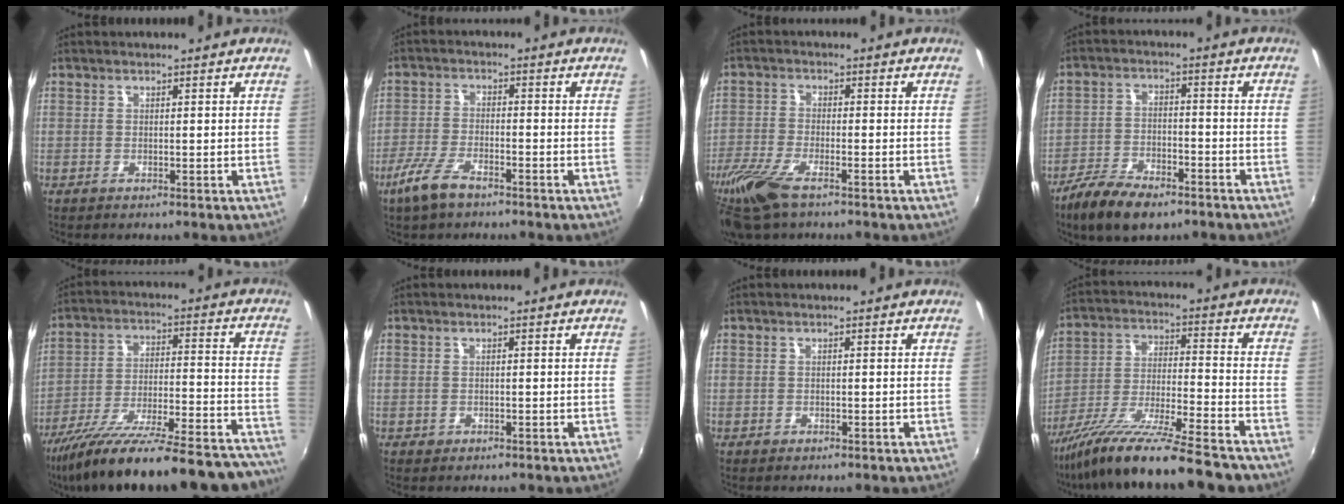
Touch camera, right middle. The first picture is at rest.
{"total": 6.8, "force": [-4.8, 2.1, 4.3], "torque": [-0.106, -0.008, -0.094]}
{"total": 10.7, "force": [-7.4, 3.2, 7.1], "torque": [-0.175, -0.032, -0.147]}
{"total": 11.7, "force": [-8.4, 4.3, 6.8], "torque": [-0.156, -0.020, -0.152]}
{"total": 31.7, "force": [-28.0, 4.7, 14.1], "torque": [-0.215, -0.053, -0.396]}
{"total": 1.1, "force": [-0.8, 0.7, 0.4], "torque": [-0.010, -0.002, -0.013]}
{"total": 0.8, "force": [-0.7, 0.3, 0.3], "torque": [-0.010, -0.002, -0.013]}
{"total": 19.7, "force": [-16.1, 1.2, 11.3], "torque": [-0.214, -0.048, -0.271]}